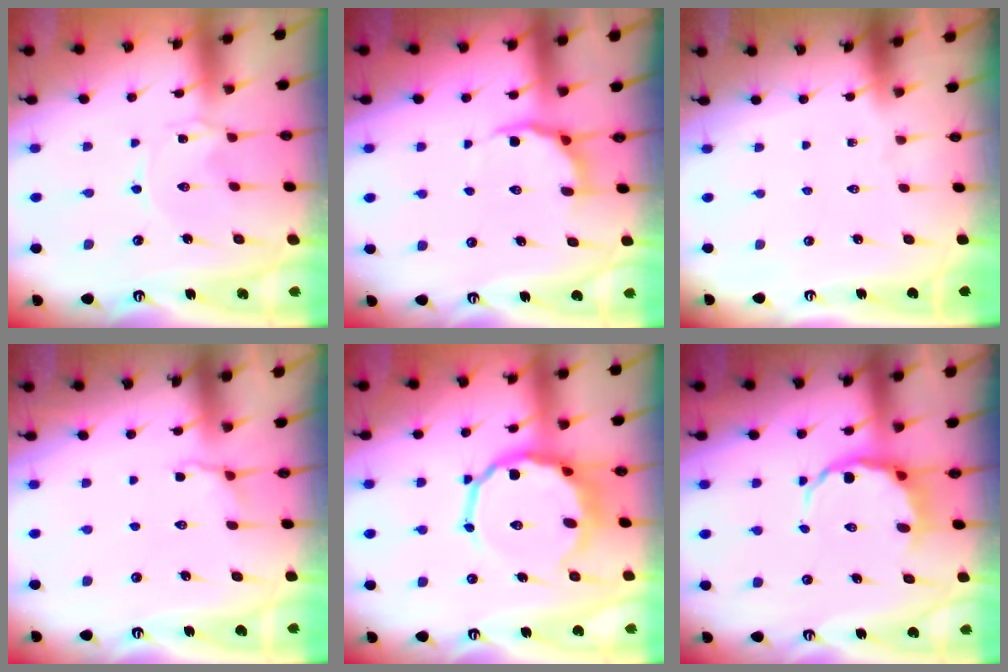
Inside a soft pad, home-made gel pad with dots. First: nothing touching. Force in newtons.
{"total": 5.3, "press": 4.9, "slide": 2.0}
{"total": 0.0}
{"total": 3.6, "press": 3.3, "slide": 1.4}
{"total": 12.4, "press": 11.9, "slide": 3.3}
{"total": 7.6, "press": 7.2, "slide": 2.4}